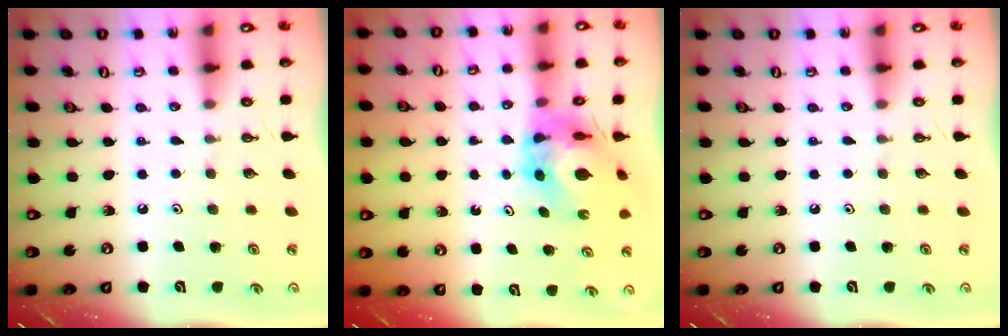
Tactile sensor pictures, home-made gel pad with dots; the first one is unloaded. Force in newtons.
{"total": 8.5, "press": 8.5, "slide": 1.0}
{"total": 0.0}